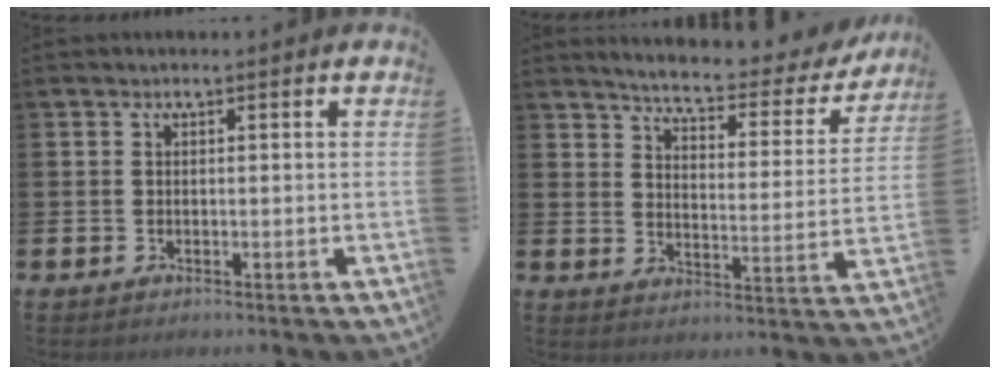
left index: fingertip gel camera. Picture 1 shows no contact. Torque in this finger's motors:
{"motor_torque": [0.94, -1.20, 0.43, 0.10]}